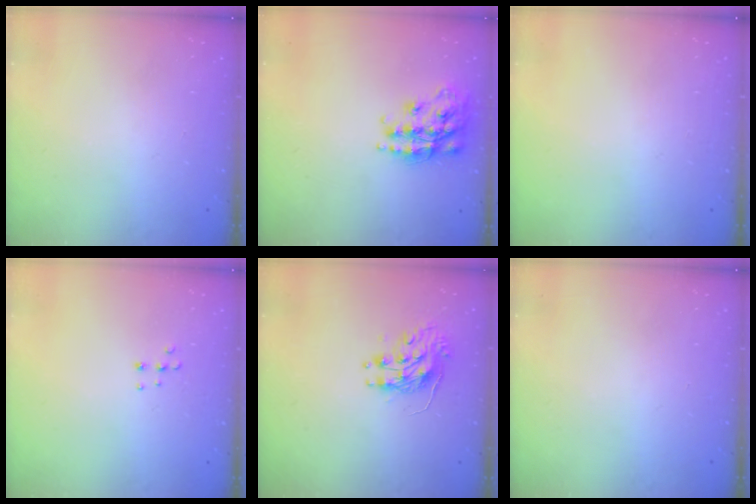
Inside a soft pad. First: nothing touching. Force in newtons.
{"total": 18.8, "press": 18.7, "slide": 1.2}
{"total": 0.0}
{"total": 4.4, "press": 4.4, "slide": 0.5}
{"total": 9.2, "press": 9.2, "slide": 0.7}
{"total": 0.0}